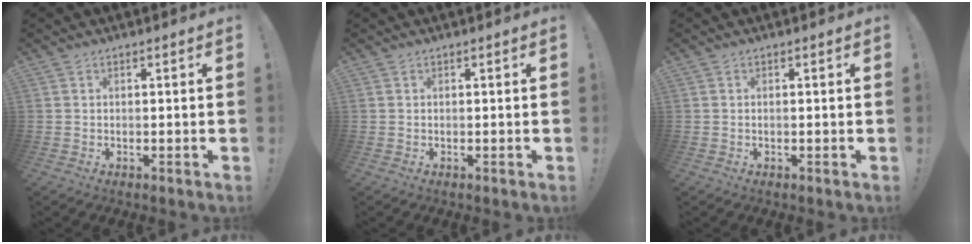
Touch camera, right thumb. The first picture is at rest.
{"total": 0.0}
{"total": 0.0}